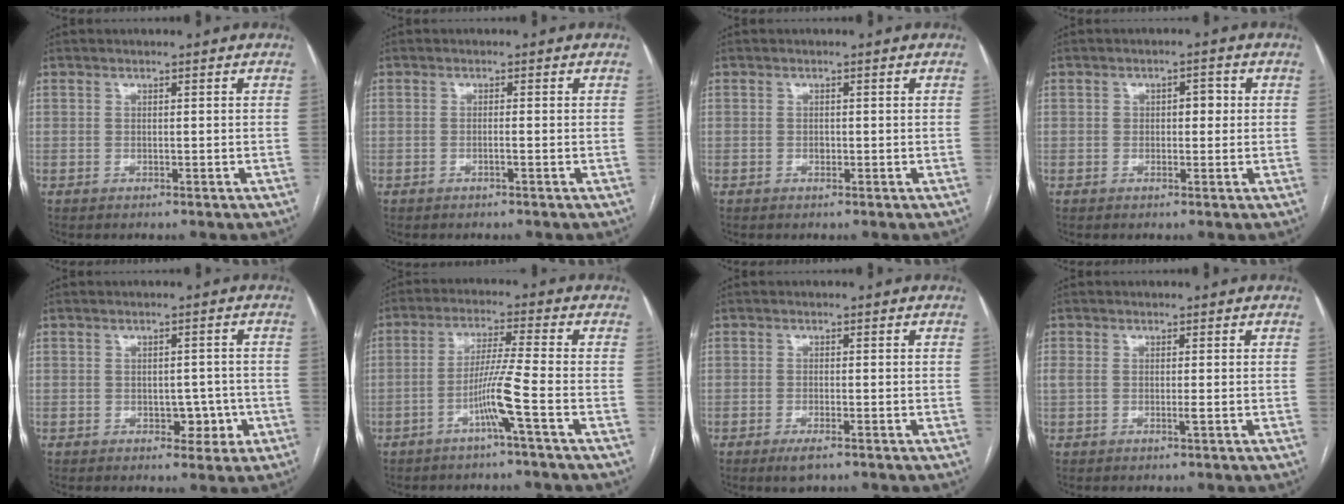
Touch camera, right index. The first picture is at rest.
{"total": 0.7, "force": [-0.4, -0.1, 0.6], "torque": [-0.009, 0.002, -0.005]}
{"total": 0.7, "force": [-0.2, 0.5, 0.4], "torque": [-0.007, 0.002, -0.003]}
{"total": 2.8, "force": [0.3, 1.6, 2.2], "torque": [-0.031, 0.016, 0.005]}
{"total": 3.6, "force": [-1.1, 2.5, 2.4], "torque": [-0.021, 0.011, -0.007]}
{"total": 6.5, "force": [-2.9, -1.6, 5.6], "torque": [-0.109, 0.003, -0.057]}
{"total": 2.8, "force": [-1.9, 0.6, 2.0], "torque": [-0.036, -0.004, -0.029]}
{"total": 1.6, "force": [-0.2, 0.4, 1.5], "torque": [-0.037, 0.003, 0.002]}